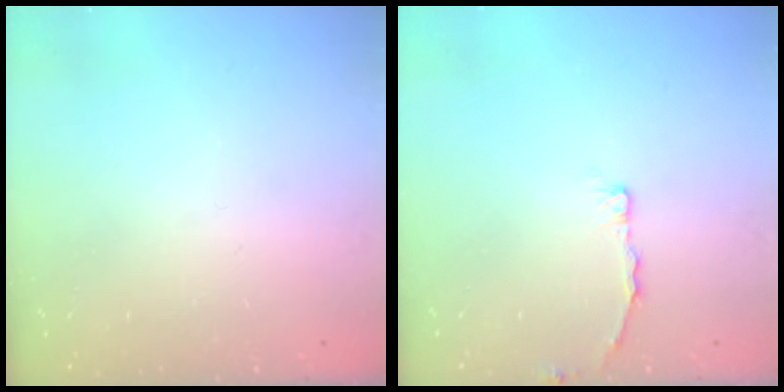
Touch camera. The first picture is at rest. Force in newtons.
{"total": 4.0, "press": 4.0, "slide": 0.4}